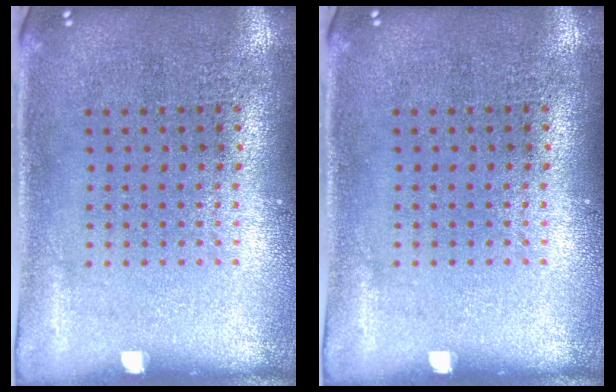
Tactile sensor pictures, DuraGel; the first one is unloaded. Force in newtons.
{"total": 0.0}